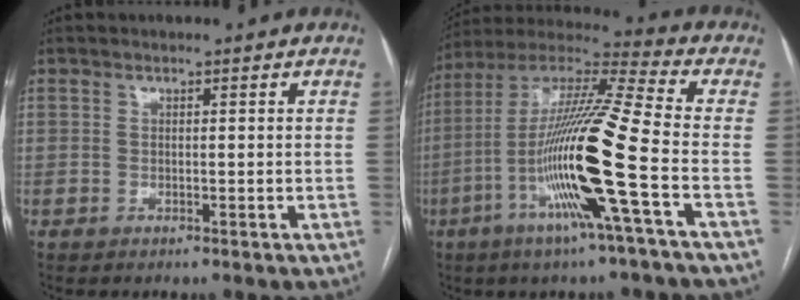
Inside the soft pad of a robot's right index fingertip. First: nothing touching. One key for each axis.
{"total": 19.4, "fx": -5.9, "fy": -1.0, "fz": 18.5, "tx": -0.372, "ty": -0.016, "tz": -0.125}